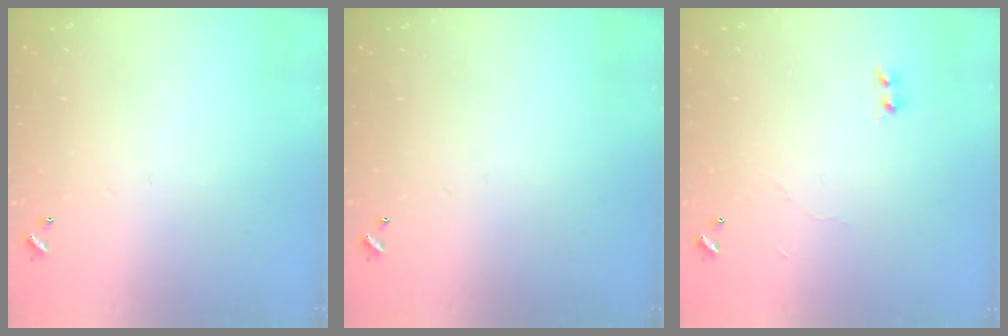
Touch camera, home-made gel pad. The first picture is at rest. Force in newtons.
{"total": 0.0}
{"total": 5.4, "press": 5.4, "slide": 0.3}